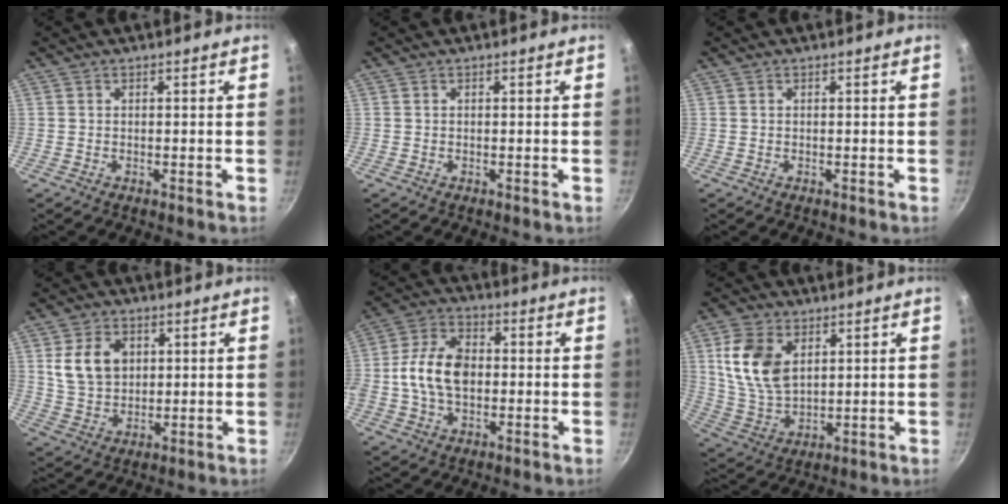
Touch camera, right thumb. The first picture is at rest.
{"total": 0.0}
{"total": 0.0}
{"total": 9.7, "force": [2.5, 7.2, 5.9], "torque": [-0.088, -0.007, 0.050]}
{"total": 12.1, "force": [-0.4, 8.2, 8.9], "torque": [-0.152, 0.020, -0.019]}
{"total": 12.8, "force": [4.0, 8.4, 8.8], "torque": [-0.155, -0.022, 0.089]}